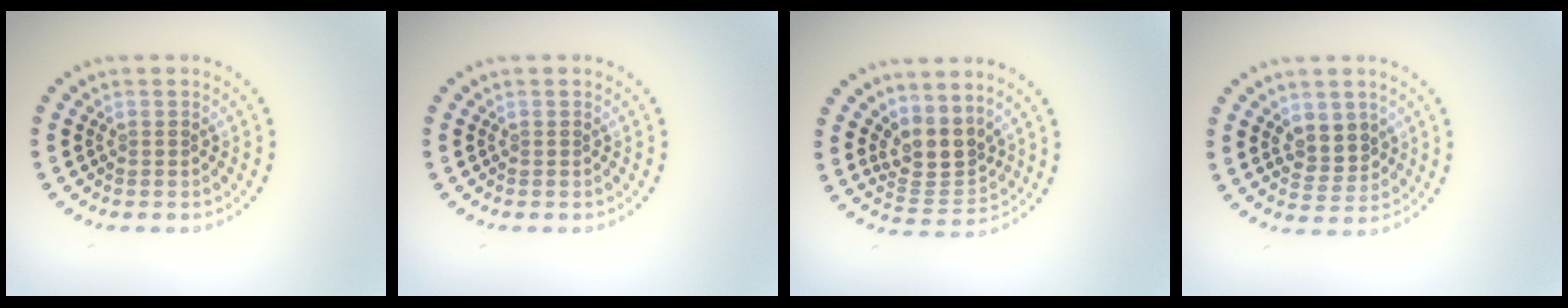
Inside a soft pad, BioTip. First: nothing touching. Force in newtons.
{"total": 0.0}
{"total": 3.5, "press": 2.7, "slide": 2.2}
{"total": 3.0, "press": 2.8, "slide": 0.8}